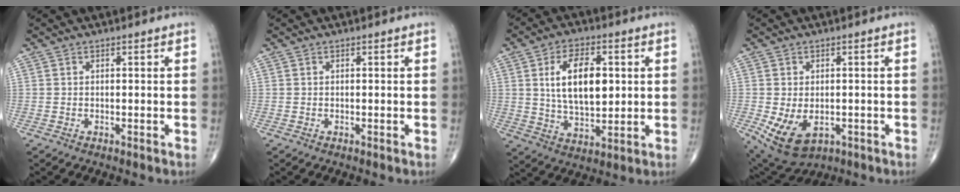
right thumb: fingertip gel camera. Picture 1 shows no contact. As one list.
[{"total": 0.0}, {"total": 12.9, "force": [2.4, 6.9, 10.6], "torque": [-0.164, -0.009, 0.047]}, {"total": 9.0, "force": [-2.4, 5.7, 6.5], "torque": [-0.110, -0.005, -0.023]}]